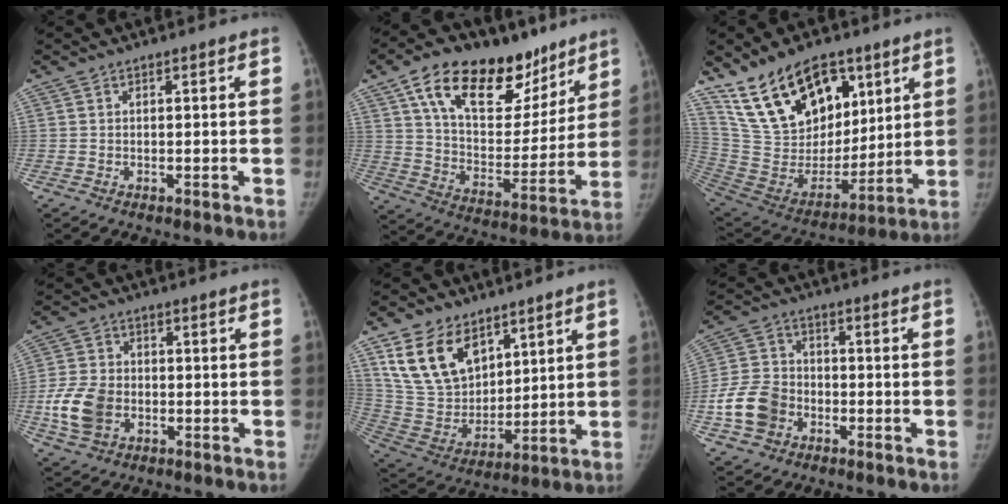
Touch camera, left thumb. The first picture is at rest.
{"total": 25.4, "force": [15.0, 13.5, 15.4], "torque": [-0.203, -0.034, 0.248]}
{"total": 23.1, "force": [13.5, 13.0, 13.6], "torque": [-0.196, -0.054, 0.257]}
{"total": 10.3, "force": [-2.4, 7.7, 6.4], "torque": [-0.121, 0.008, -0.046]}
{"total": 16.7, "force": [9.0, 11.0, 8.8], "torque": [-0.130, -0.043, 0.190]}
{"total": 10.5, "force": [-3.8, 8.3, 5.0], "torque": [-0.084, 0.021, -0.073]}